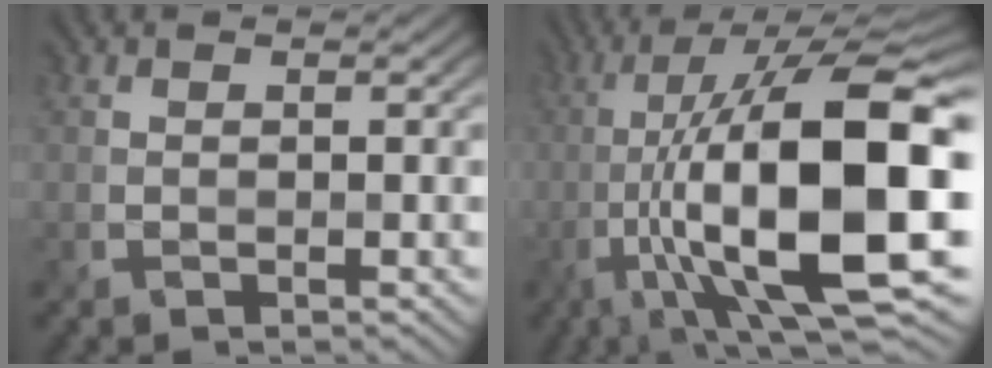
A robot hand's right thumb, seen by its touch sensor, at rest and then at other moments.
{"total": 19.0, "force": [-3.0, 6.1, 17.7], "torque": [-0.305, 0.007, -0.039]}